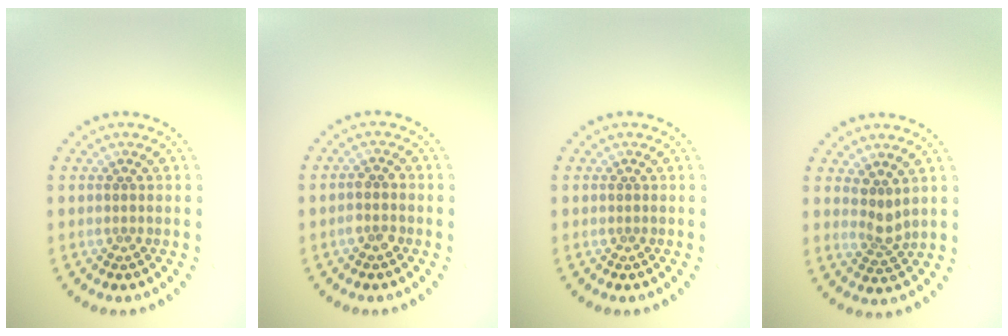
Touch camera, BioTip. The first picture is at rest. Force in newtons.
{"total": 1.4, "press": 1.3, "slide": 0.6}
{"total": 0.0}
{"total": 2.0, "press": 1.4, "slide": 1.4}